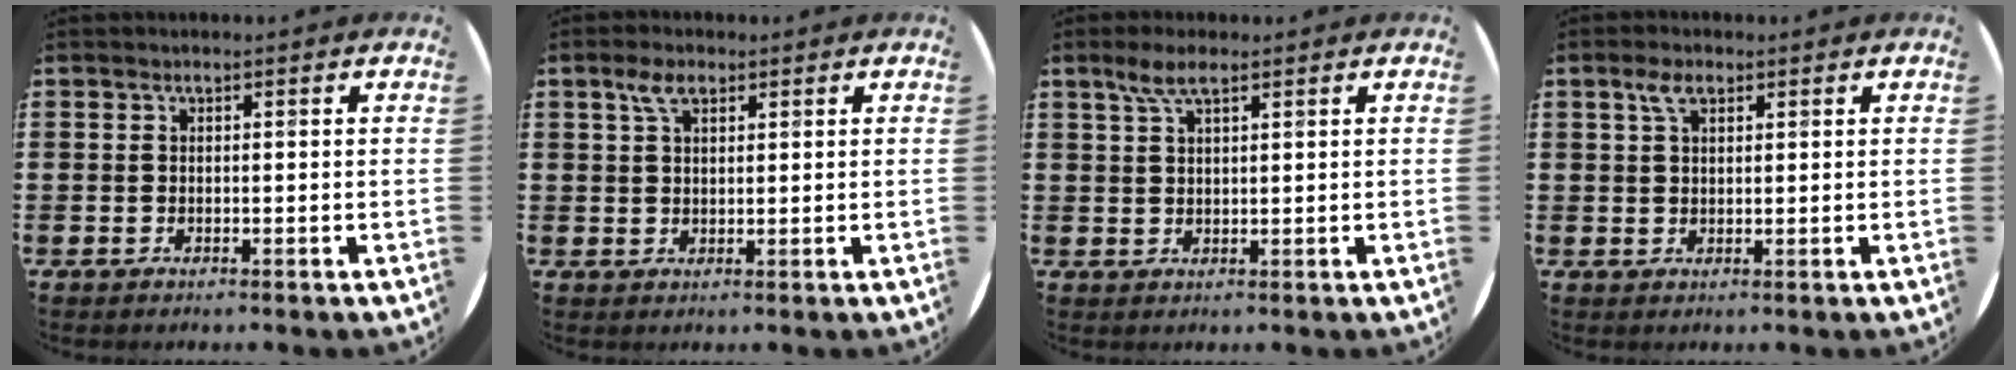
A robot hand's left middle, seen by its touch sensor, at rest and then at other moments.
{"total": 3.3, "force": [2.1, 1.6, 2.0], "torque": [-0.044, 0.008, 0.038]}
{"total": 3.8, "force": [2.4, 1.1, 2.7], "torque": [-0.059, 0.006, 0.043]}
{"total": 2.9, "force": [1.8, 1.4, 1.8], "torque": [-0.033, 0.004, 0.030]}